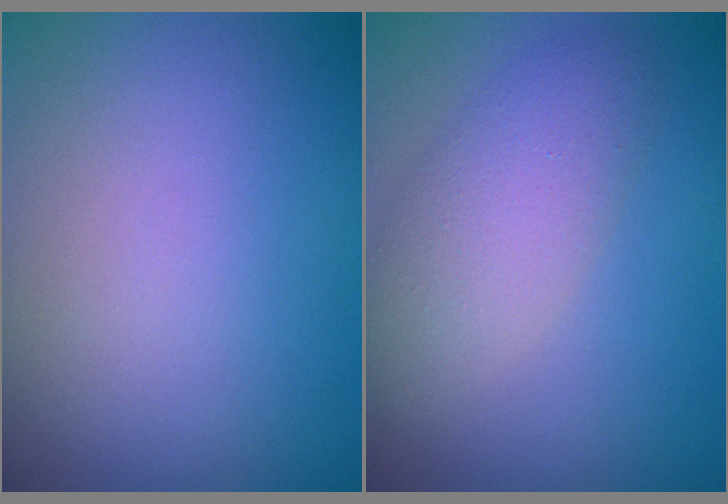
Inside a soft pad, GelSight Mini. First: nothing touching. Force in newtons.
{"total": 4.1, "press": 4.1, "slide": 0.1}